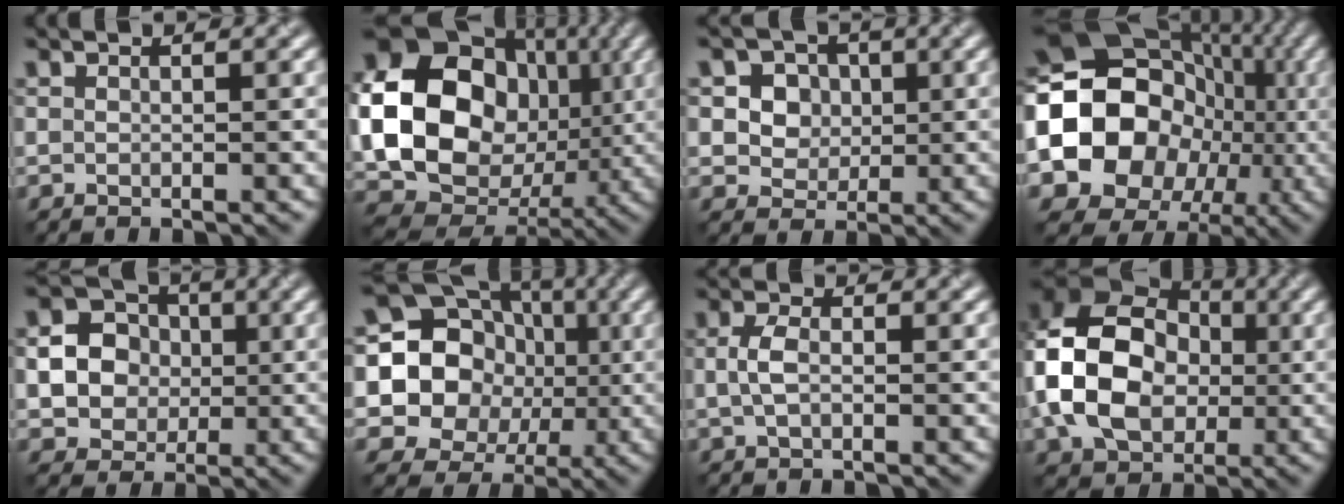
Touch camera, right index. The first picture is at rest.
{"total": 20.5, "force": [1.4, 17.7, 10.2], "torque": [-0.220, 0.000, 0.013]}
{"total": 5.6, "force": [1.9, 4.7, 2.5], "torque": [-0.042, 0.010, 0.029]}
{"total": 17.4, "force": [-1.3, 14.4, 9.7], "torque": [-0.182, -0.015, -0.024]}
{"total": 6.1, "force": [0.3, 5.6, 2.5], "torque": [-0.037, 0.019, -0.011]}
{"total": 16.4, "force": [1.0, 15.0, 6.4], "torque": [-0.141, 0.032, -0.019]}
{"total": 2.0, "force": [0.0, 1.0, 1.8], "torque": [-0.044, 0.002, -0.004]}
{"total": 13.7, "force": [-0.4, 10.5, 8.9], "torque": [-0.197, 0.005, -0.021]}